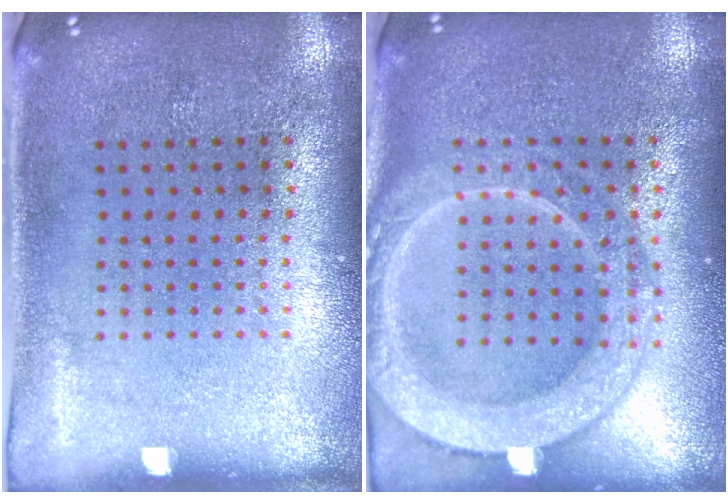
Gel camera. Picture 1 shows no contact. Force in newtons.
{"total": 4.1, "press": 4.1, "slide": 0.4}